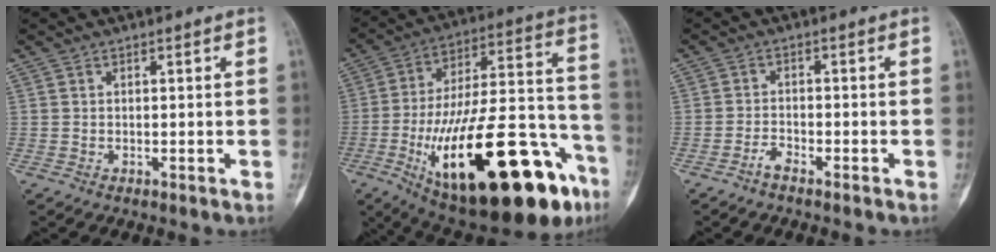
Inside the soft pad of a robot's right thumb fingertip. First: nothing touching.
{"total": 36.0, "force": [-16.2, 12.6, 29.6], "torque": [-0.421, 0.063, -0.241]}
{"total": 2.2, "force": [-1.8, 0.5, 1.1], "torque": [-0.026, 0.012, -0.039]}